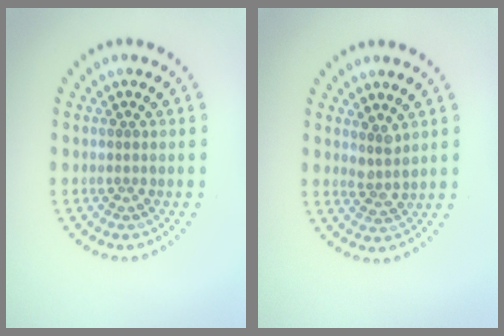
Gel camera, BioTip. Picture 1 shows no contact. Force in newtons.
{"total": 1.8, "press": 1.3, "slide": 1.3}